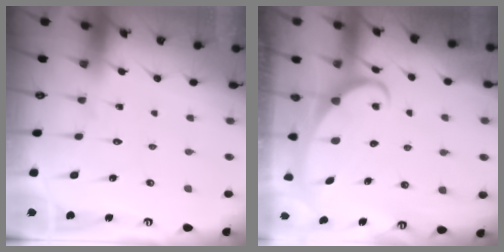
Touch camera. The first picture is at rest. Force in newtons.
{"total": 2.3, "press": 2.3, "slide": 0.3}